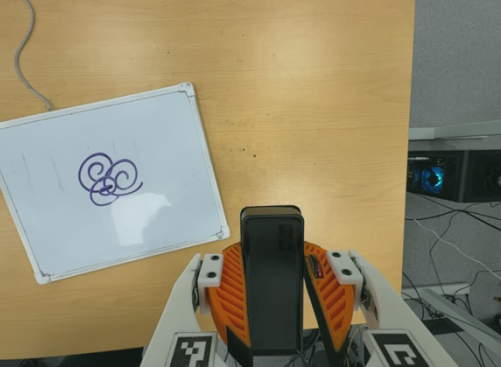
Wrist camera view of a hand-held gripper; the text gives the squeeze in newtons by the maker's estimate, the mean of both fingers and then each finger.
{"total": 6.6, "left": 5.4, "right": 7.7}